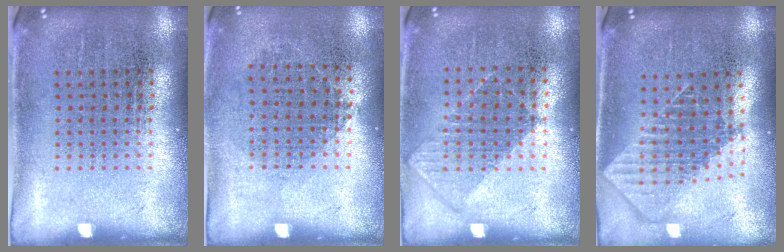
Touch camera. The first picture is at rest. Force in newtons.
{"total": 0.8, "press": 0.7, "slide": 0.4}
{"total": 0.6, "press": 0.4, "slide": 0.4}
{"total": 1.9, "press": 1.5, "slide": 1.2}